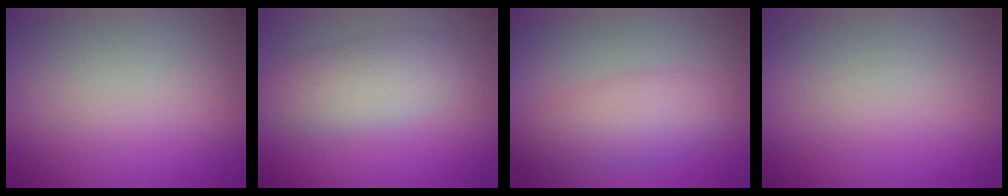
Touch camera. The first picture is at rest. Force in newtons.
{"total": 3.8, "press": 3.8, "slide": 0.1}
{"total": 4.0, "press": 4.0, "slide": 0.2}
{"total": 0.0}